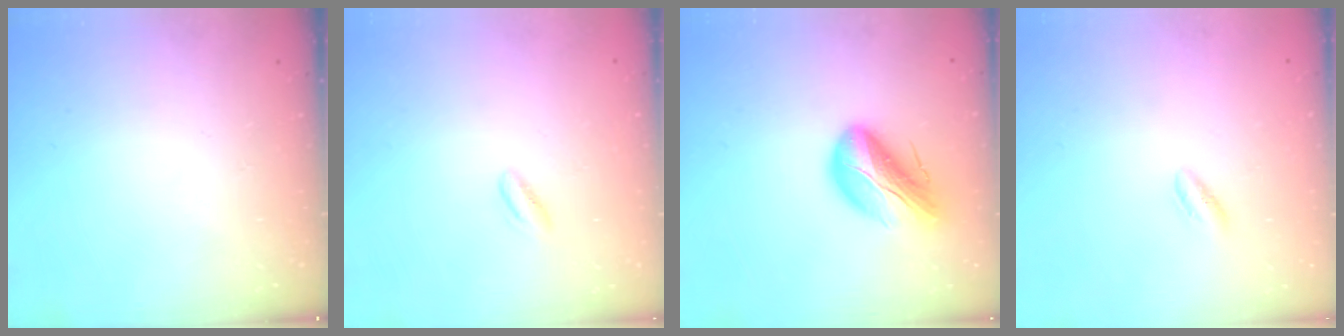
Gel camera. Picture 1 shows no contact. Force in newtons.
{"total": 2.9, "press": 2.7, "slide": 1.1}
{"total": 14.9, "press": 14.4, "slide": 3.9}
{"total": 2.4, "press": 2.2, "slide": 1.0}